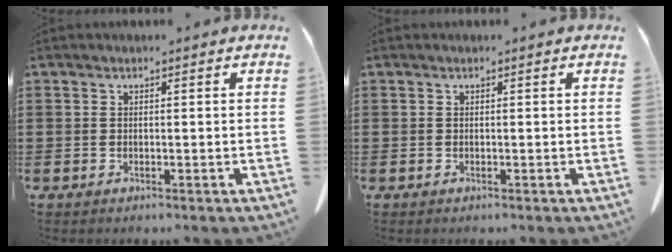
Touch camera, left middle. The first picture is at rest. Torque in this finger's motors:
{"motor_torque": [-0.31, -0.44, 0.06, 0.00]}